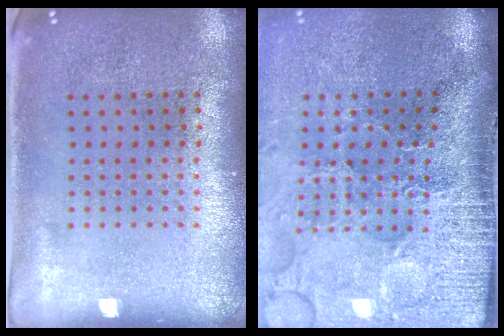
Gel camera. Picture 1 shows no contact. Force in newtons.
{"total": 5.0, "press": 4.0, "slide": 2.9}